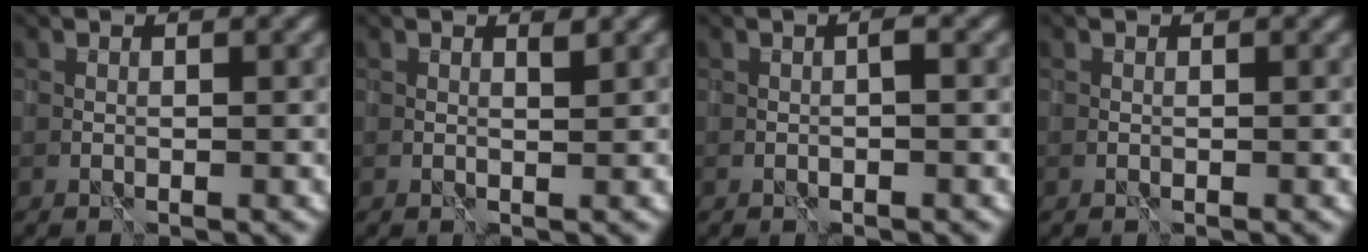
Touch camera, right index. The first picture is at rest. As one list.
[{"total": 0.6, "force": [0.5, 0.0, 0.3], "torque": [-0.005, -0.002, 0.007]}, {"total": 1.0, "force": [-0.2, 0.1, 0.9], "torque": [-0.016, 0.002, -0.003]}, {"total": 0.0}]